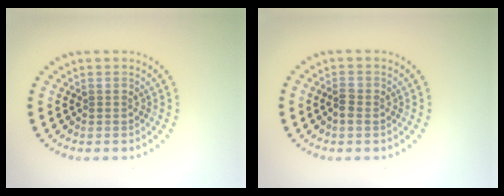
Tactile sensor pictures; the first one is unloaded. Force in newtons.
{"total": 1.3, "press": 1.3, "slide": 0.1}